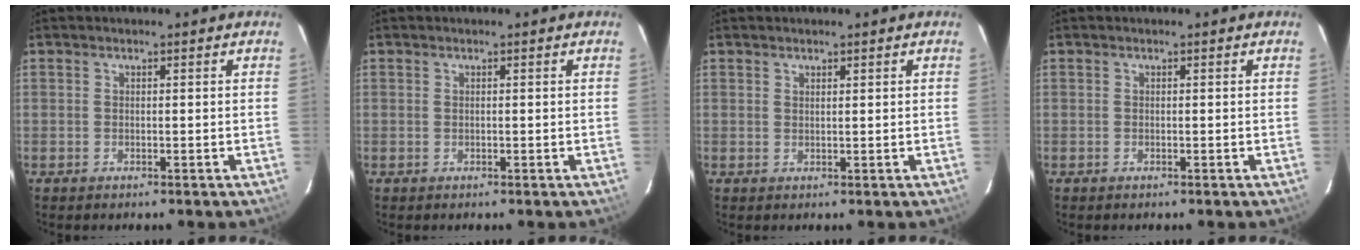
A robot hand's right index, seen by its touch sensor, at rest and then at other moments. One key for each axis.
{"total": 0.0}
{"total": 0.7, "fx": 0.6, "fy": 0.1, "fz": 0.2, "tx": -0.004, "ty": 0.000, "tz": 0.012}
{"total": 0.0}